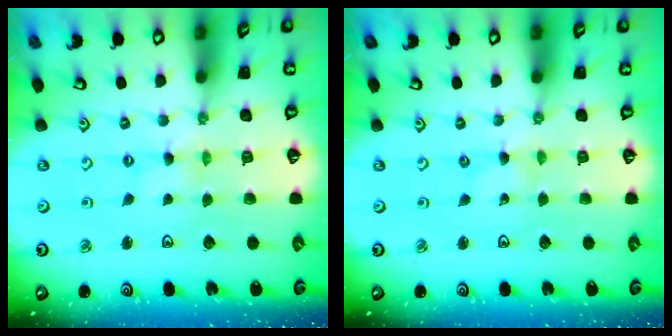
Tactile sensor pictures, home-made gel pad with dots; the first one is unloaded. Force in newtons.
{"total": 0.0}